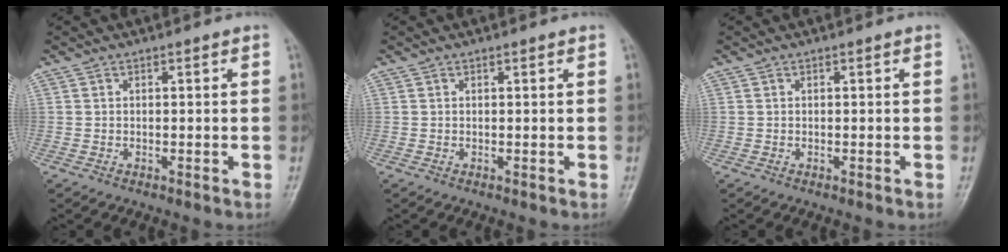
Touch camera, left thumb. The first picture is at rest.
{"total": 0.5, "force": [0.4, 0.0, 0.3], "torque": [-0.010, -0.002, 0.008]}
{"total": 0.0}